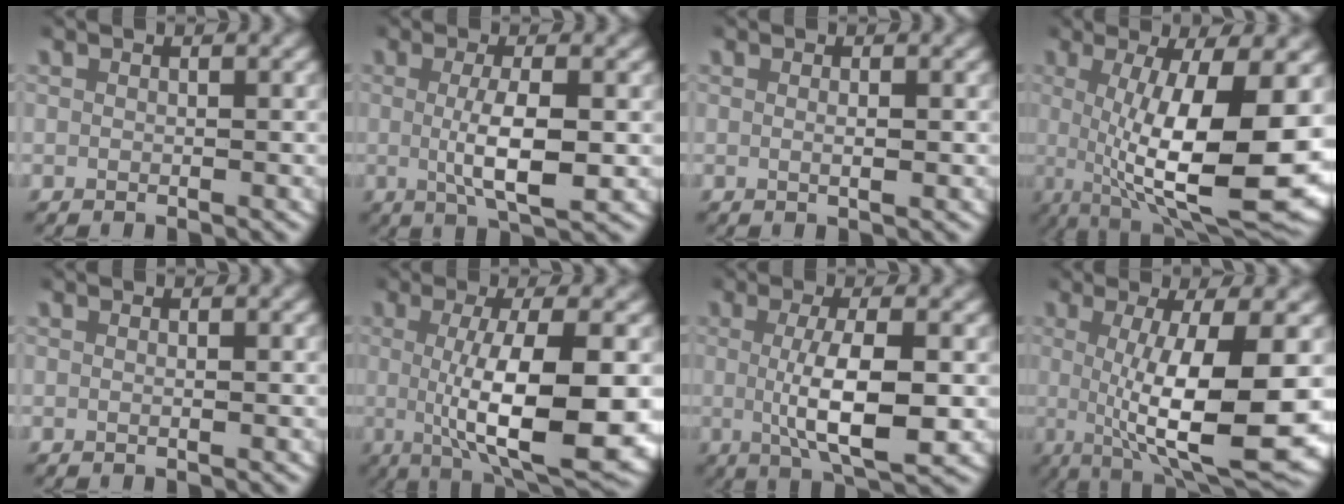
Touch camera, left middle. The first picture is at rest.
{"total": 4.6, "force": [-0.3, 1.0, 4.5], "torque": [-0.081, -0.010, 0.000]}
{"total": 0.7, "force": [0.1, 0.0, 0.7], "torque": [-0.014, -0.004, 0.002]}
{"total": 13.9, "force": [-0.6, 4.4, 13.1], "torque": [-0.184, -0.019, 0.008]}
{"total": 0.0}
{"total": 10.4, "force": [-0.6, 2.6, 10.0], "torque": [-0.153, -0.011, -0.002]}
{"total": 6.5, "force": [-0.5, 1.8, 6.3], "torque": [-0.104, -0.009, -0.005]}
{"total": 11.8, "force": [-0.5, 2.9, 11.5], "torque": [-0.161, -0.013, 0.003]}